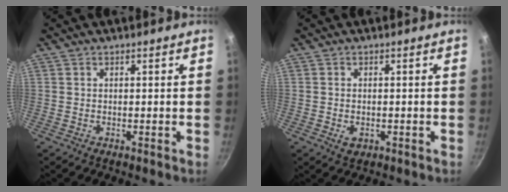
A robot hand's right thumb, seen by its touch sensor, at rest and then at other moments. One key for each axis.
{"total": 2.4, "fx": -0.6, "fy": 1.7, "fz": 1.6, "tx": -0.024, "ty": -0.002, "tz": -0.008}